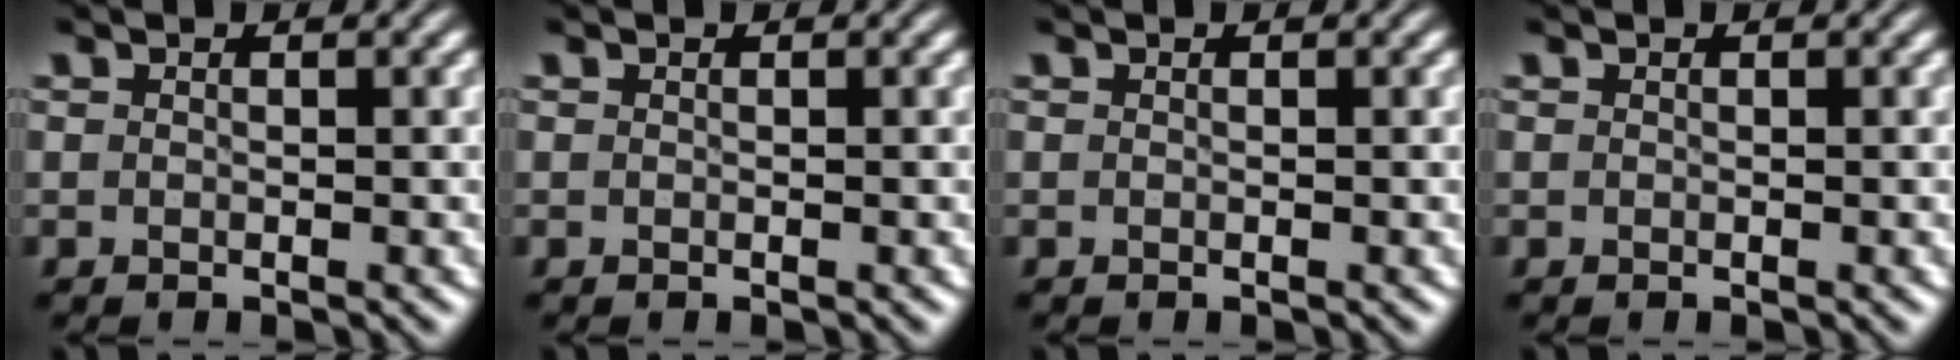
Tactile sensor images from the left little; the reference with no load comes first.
{"total": 0.0}
{"total": 0.0}
{"total": 0.0}